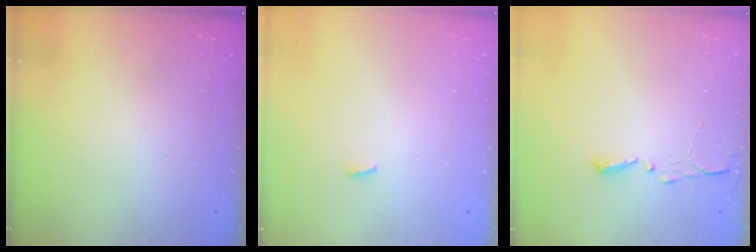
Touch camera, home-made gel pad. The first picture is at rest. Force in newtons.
{"total": 2.3, "press": 2.1, "slide": 0.8}
{"total": 2.9, "press": 2.9, "slide": 0.4}